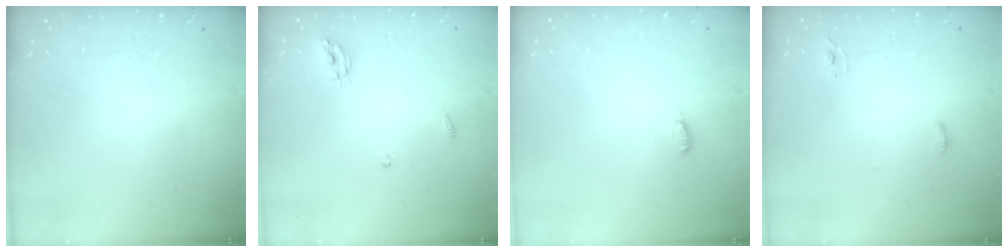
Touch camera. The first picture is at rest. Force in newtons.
{"total": 5.2, "press": 5.2, "slide": 0.4}
{"total": 7.1, "press": 3.0, "slide": 6.4}
{"total": 7.6, "press": 3.8, "slide": 6.6}